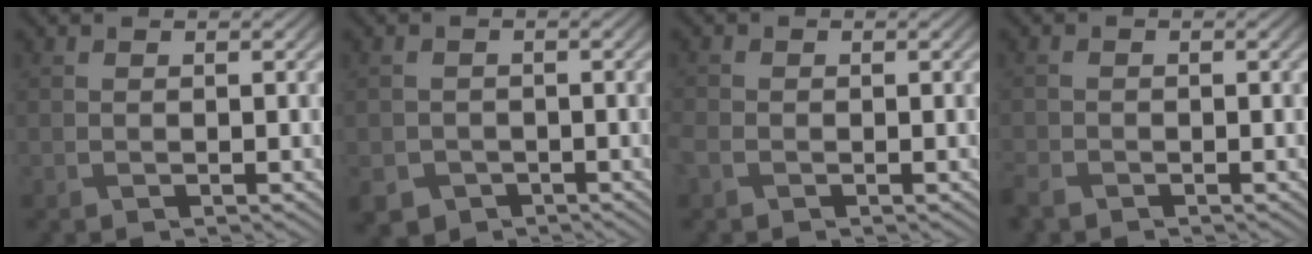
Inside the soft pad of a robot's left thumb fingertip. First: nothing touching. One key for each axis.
{"total": 2.8, "fx": -1.7, "fy": 2.1, "fz": 0.4, "tx": -0.013, "ty": -0.010, "tz": -0.032}
{"total": 1.5, "fx": -0.9, "fy": 1.0, "fz": 0.7, "tx": -0.025, "ty": -0.002, "tz": -0.025}
{"total": 2.2, "fx": -2.0, "fy": 0.7, "fz": 0.6, "tx": -0.020, "ty": -0.011, "tz": -0.049}